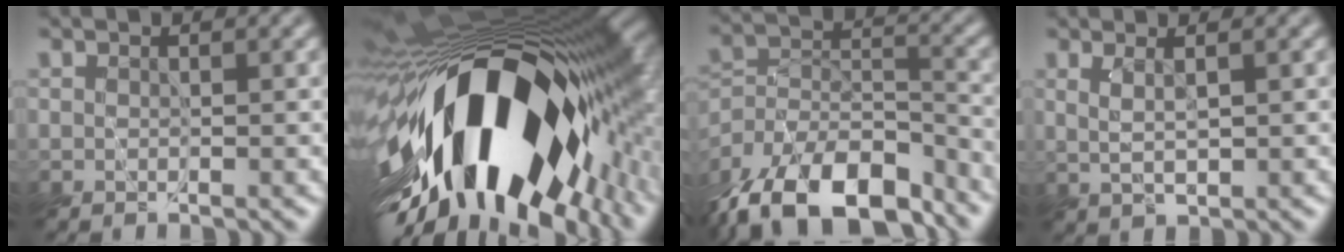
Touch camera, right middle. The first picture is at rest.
{"total": 18.7, "force": [-5.7, 8.6, 15.7], "torque": [-0.262, -0.014, -0.103]}
{"total": 13.9, "force": [-10.6, 6.3, 6.4], "torque": [-0.132, 0.002, -0.177]}
{"total": 1.3, "force": [0.9, -0.1, 0.9], "torque": [-0.019, -0.005, 0.019]}